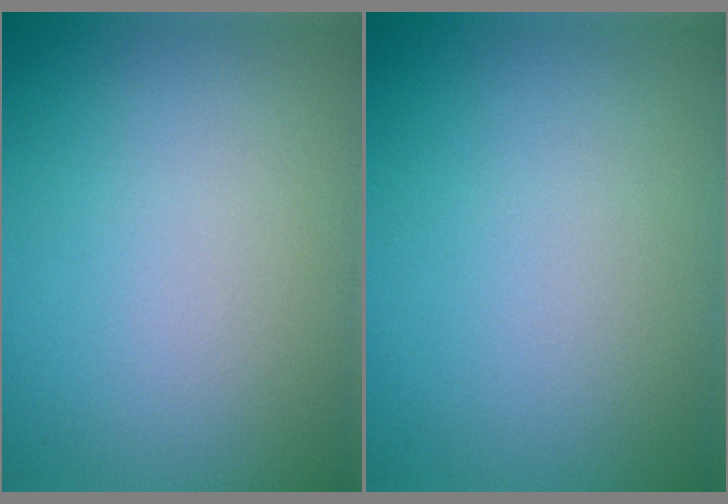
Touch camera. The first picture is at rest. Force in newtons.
{"total": 0.0}